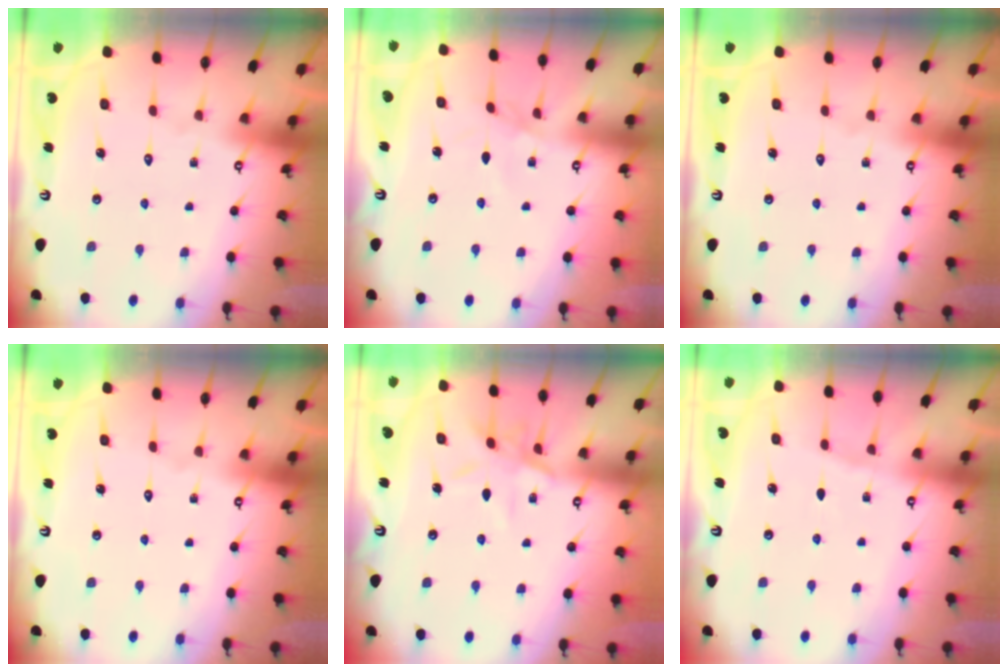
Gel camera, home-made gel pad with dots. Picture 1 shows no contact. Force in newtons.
{"total": 1.8, "press": 1.7, "slide": 0.4}
{"total": 0.0}
{"total": 0.0}
{"total": 9.1, "press": 9.1, "slide": 0.7}
{"total": 2.2, "press": 2.2, "slide": 0.4}